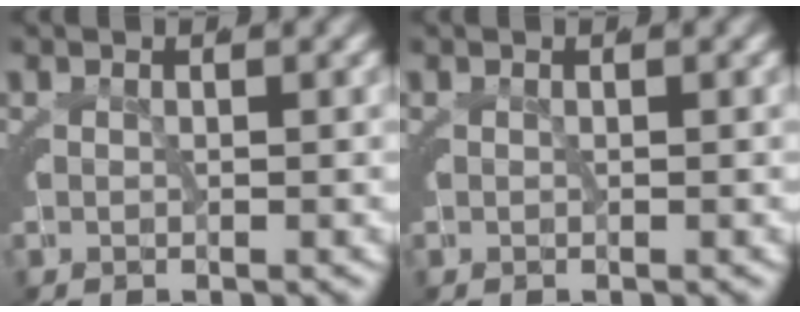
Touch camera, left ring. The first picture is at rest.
{"total": 0.0}